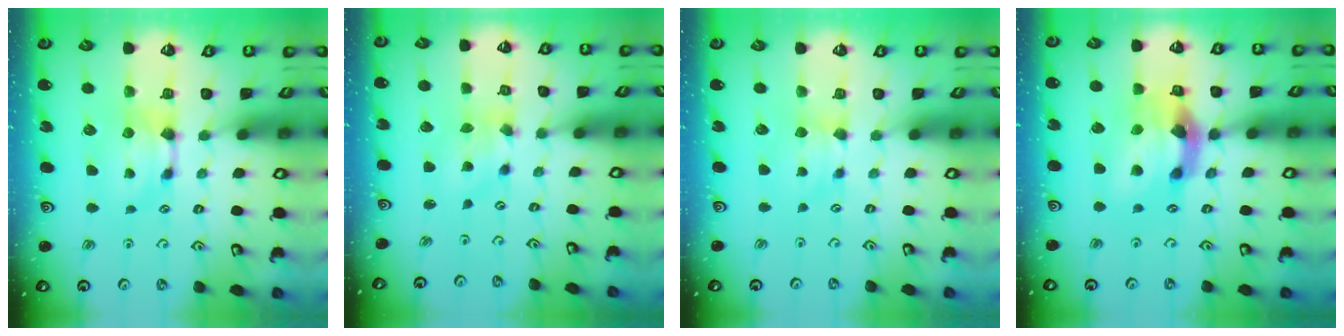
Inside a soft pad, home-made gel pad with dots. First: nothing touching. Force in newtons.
{"total": 1.2, "press": 0.3, "slide": 1.2}
{"total": 1.7, "press": 1.6, "slide": 0.4}
{"total": 7.4, "press": 6.9, "slide": 2.6}